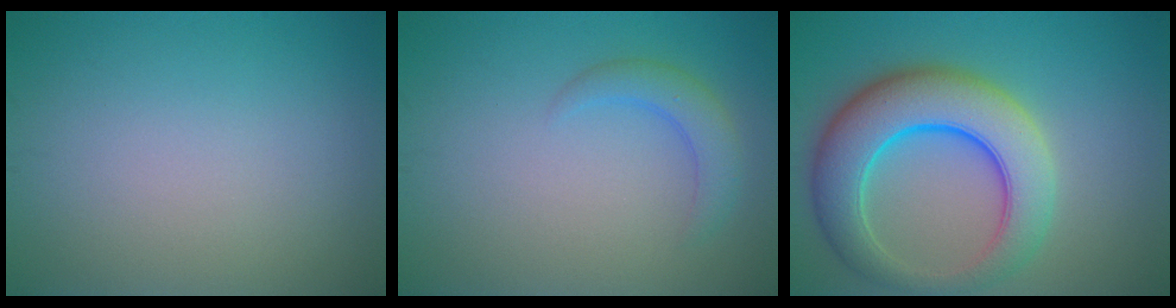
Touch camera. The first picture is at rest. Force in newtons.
{"total": 2.4, "press": 2.4, "slide": 0.1}
{"total": 9.1, "press": 9.1, "slide": 0.1}